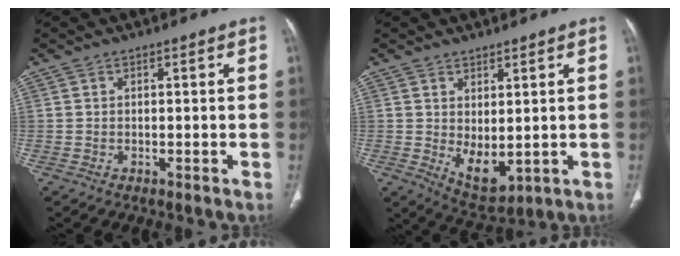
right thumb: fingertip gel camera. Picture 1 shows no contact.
{"total": 6.7, "force": [0.2, 3.5, 5.7], "torque": [-0.078, -0.016, 0.027]}